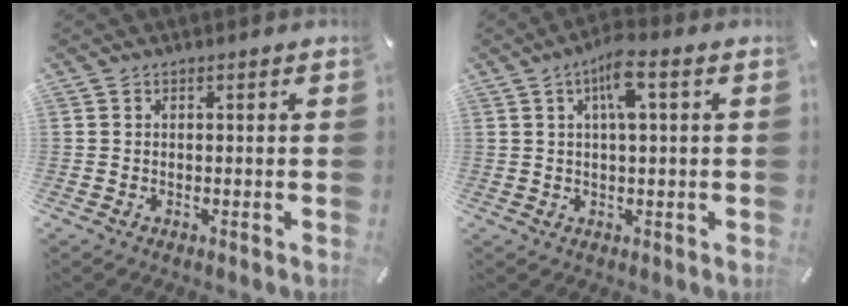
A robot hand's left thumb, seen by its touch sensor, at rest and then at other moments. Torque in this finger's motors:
{"motor_torque": [0.12, 0.15, 0.16, -0.04, 0.24]}